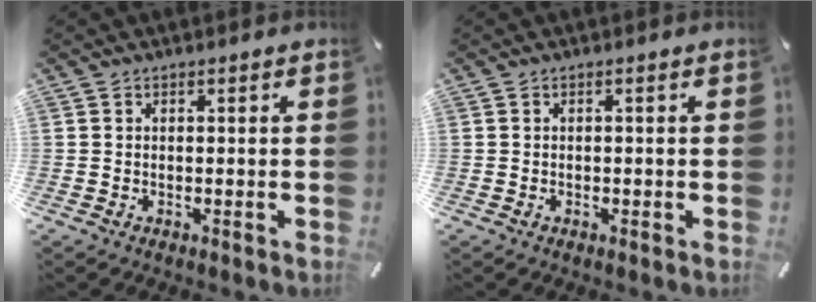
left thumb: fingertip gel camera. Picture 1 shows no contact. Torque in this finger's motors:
{"motor_torque": [-0.17, -0.13, -0.09, -0.04, 0.00]}